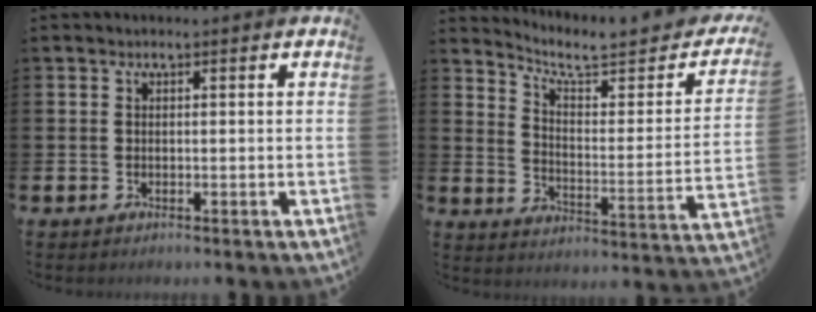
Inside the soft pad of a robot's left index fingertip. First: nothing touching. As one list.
[{"total": 6.0, "force": [5.1, 1.3, 2.9], "torque": [-0.071, -0.043, 0.077]}]